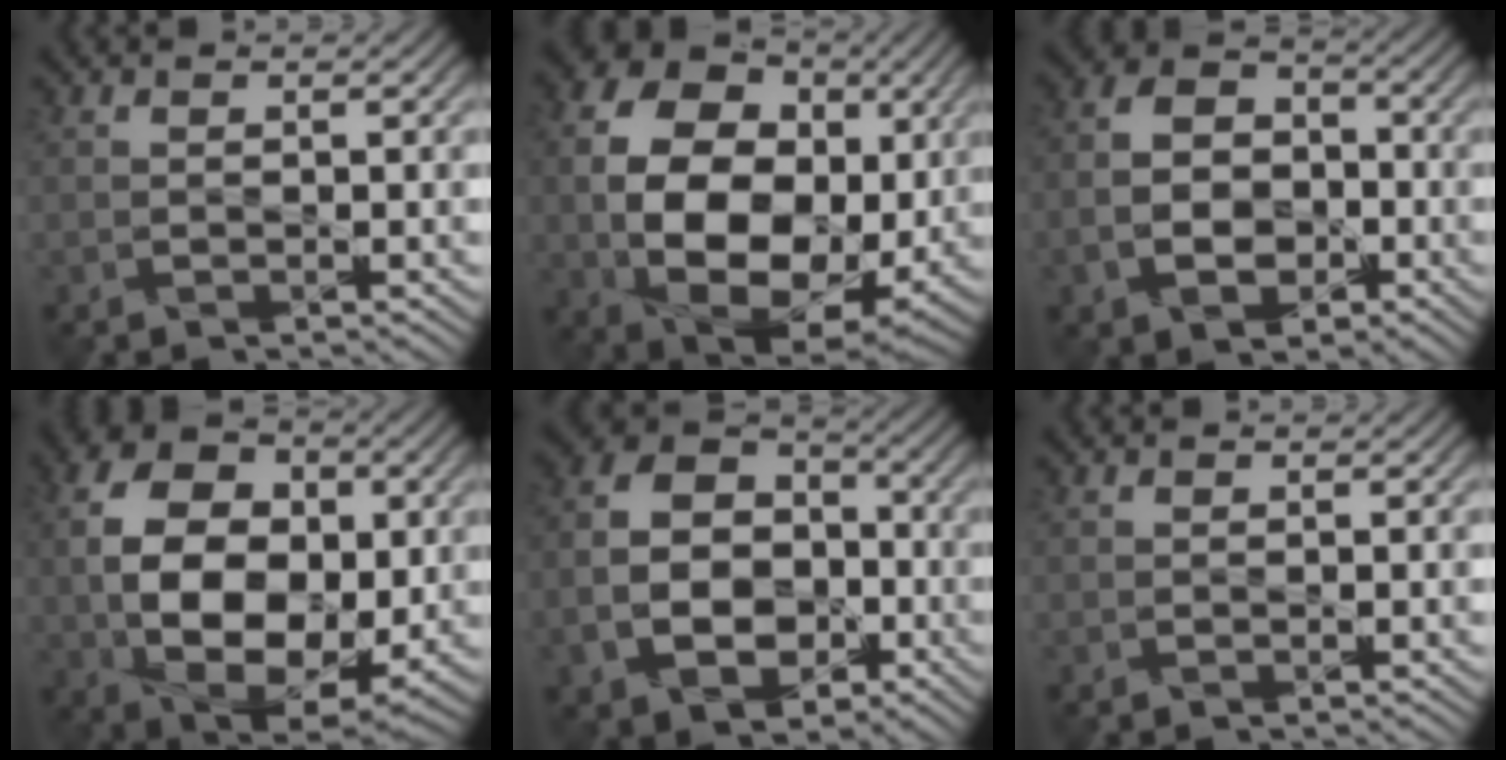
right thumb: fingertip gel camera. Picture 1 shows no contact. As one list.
[{"total": 16.5, "force": [0.6, 11.8, 11.4], "torque": [-0.238, -0.017, 0.022]}, {"total": 8.0, "force": [-2.4, 5.9, 4.9], "torque": [-0.091, -0.009, -0.055]}, {"total": 13.9, "force": [0.1, 9.2, 10.4], "torque": [-0.207, -0.002, 0.002]}, {"total": 12.0, "force": [-3.4, 8.8, 7.4], "torque": [-0.146, -0.024, -0.069]}, {"total": 0.0}]